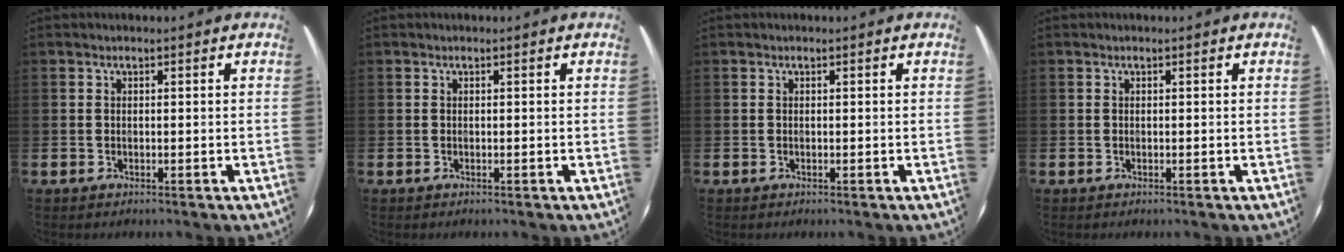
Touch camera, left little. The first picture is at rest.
{"total": 0.0}
{"total": 0.0}
{"total": 0.0}